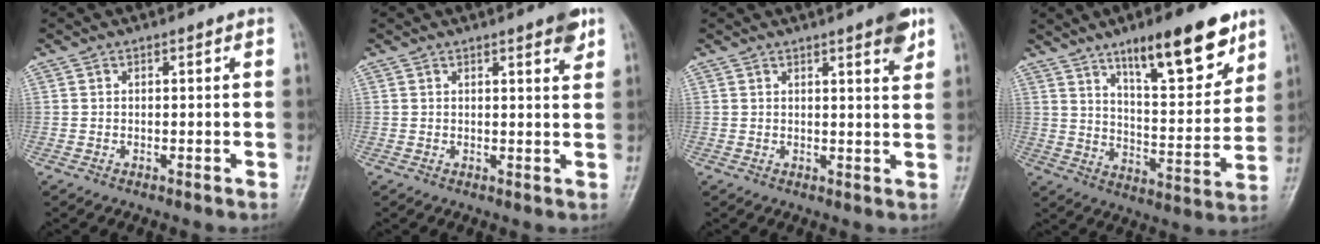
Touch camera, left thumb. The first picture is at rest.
{"total": 3.5, "force": [2.2, 0.7, 2.6], "torque": [-0.028, -0.010, 0.026]}
{"total": 4.7, "force": [2.9, 0.7, 3.6], "torque": [-0.040, -0.015, 0.035]}
{"total": 17.2, "force": [10.9, 5.0, 12.3], "torque": [-0.150, -0.062, 0.177]}